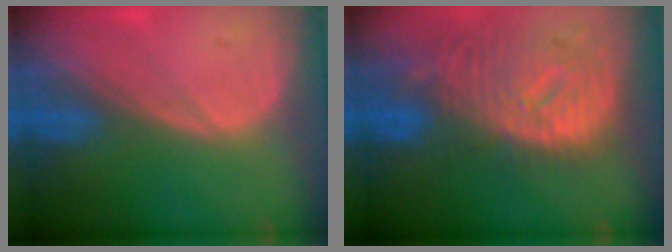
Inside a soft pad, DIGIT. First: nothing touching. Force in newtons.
{"total": 12.2, "press": 10.5, "slide": 6.2}